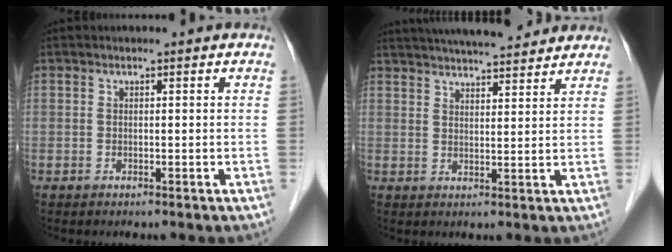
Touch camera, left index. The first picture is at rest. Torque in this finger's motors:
{"motor_torque": [0.14, -0.45, 0.53, 0.14]}